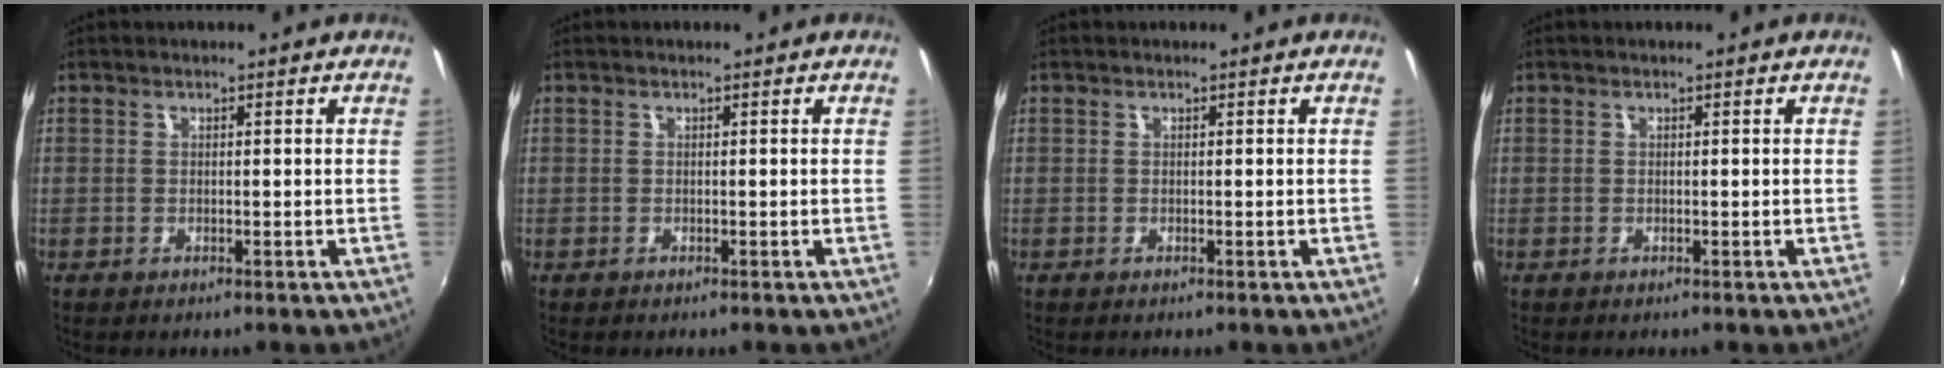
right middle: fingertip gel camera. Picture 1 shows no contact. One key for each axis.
{"total": 0.0}
{"total": 0.0}
{"total": 0.0}